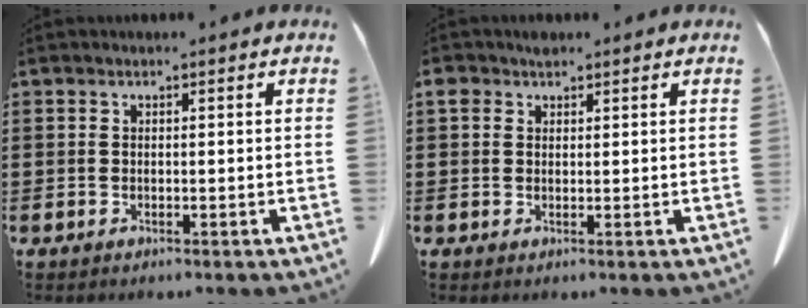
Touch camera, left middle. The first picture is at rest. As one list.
[{"total": 2.1, "force": [1.4, 1.3, 0.8], "torque": [-0.022, 0.006, 0.025]}]